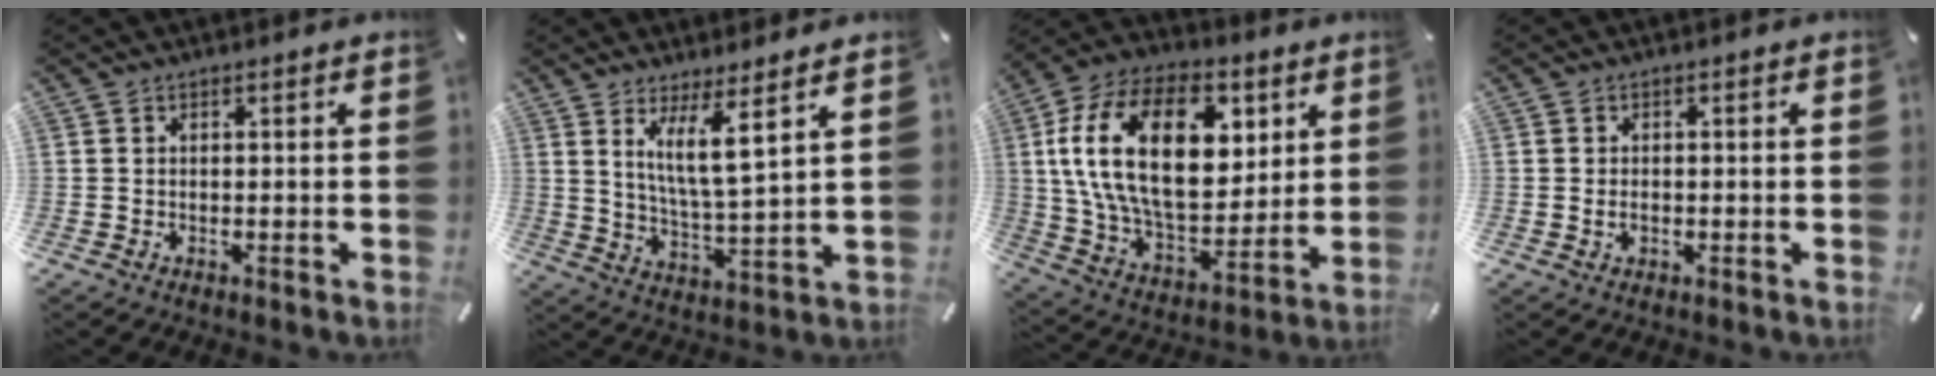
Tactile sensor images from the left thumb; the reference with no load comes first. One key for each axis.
{"total": 9.2, "fx": 5.6, "fy": 0.9, "fz": 7.2, "tx": -0.131, "ty": -0.031, "tz": 0.094}
{"total": 25.9, "fx": 6.5, "fy": 16.0, "fz": 19.3, "tx": -0.376, "ty": -0.010, "tz": 0.108}
{"total": 1.6, "fx": -0.3, "fy": 1.0, "fz": 1.2, "tx": -0.023, "ty": 0.003, "tz": -0.006}